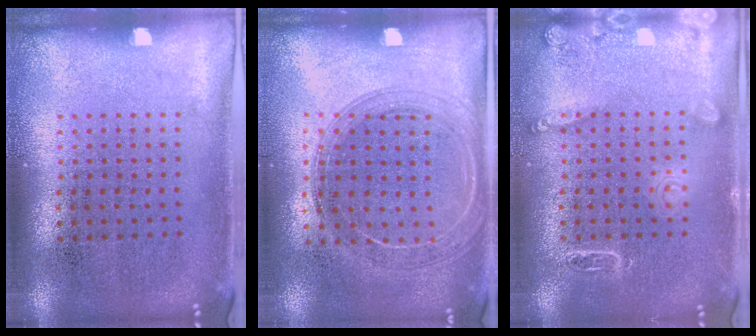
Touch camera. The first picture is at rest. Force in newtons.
{"total": 1.5, "press": 1.5, "slide": 0.2}
{"total": 2.3, "press": 2.2, "slide": 0.3}